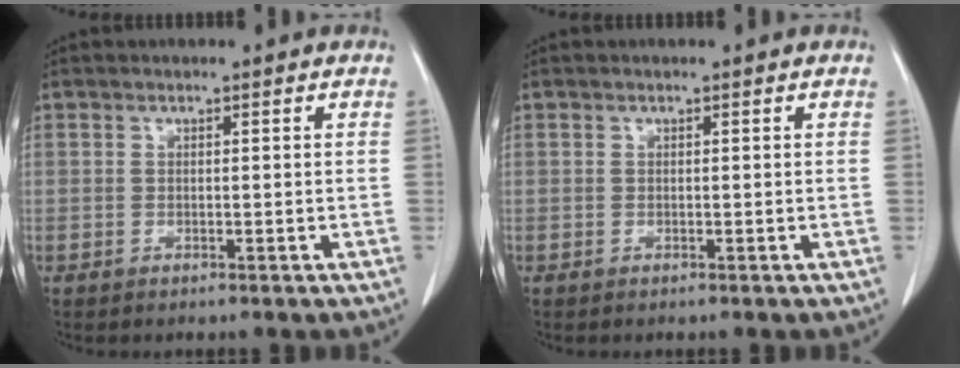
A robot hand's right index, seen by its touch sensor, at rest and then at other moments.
{"total": 0.0}